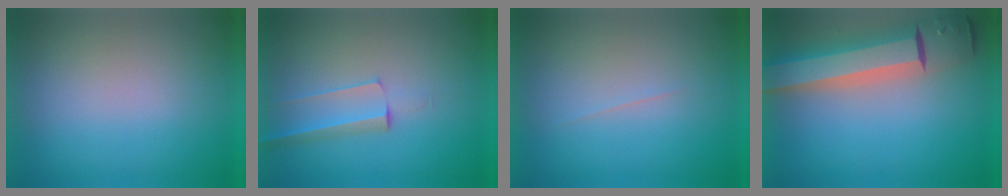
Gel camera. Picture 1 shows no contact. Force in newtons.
{"total": 2.5}
{"total": 1.2}
{"total": 10.0}